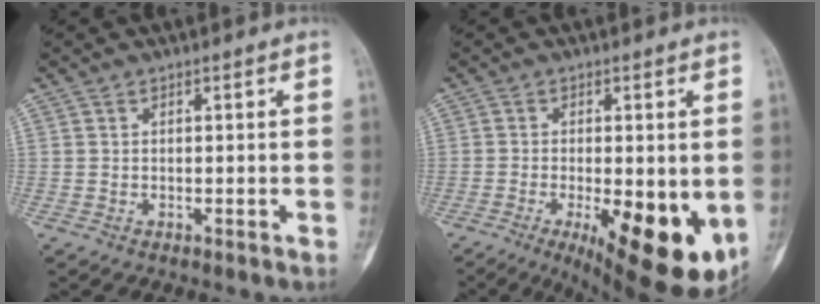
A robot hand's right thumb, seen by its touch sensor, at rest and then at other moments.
{"total": 16.3, "force": [-4.8, 5.8, 14.5], "torque": [-0.164, -0.020, -0.051]}